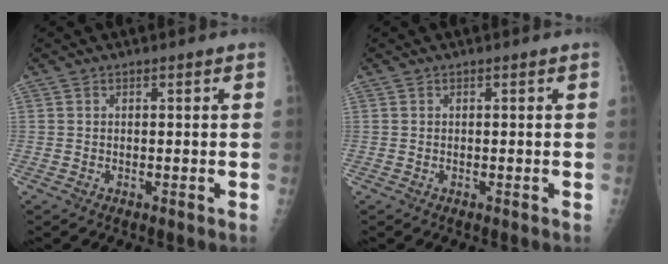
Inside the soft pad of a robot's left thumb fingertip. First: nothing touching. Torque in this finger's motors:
{"motor_torque": [0.00, 0.00, 0.00, 0.00, 0.00]}